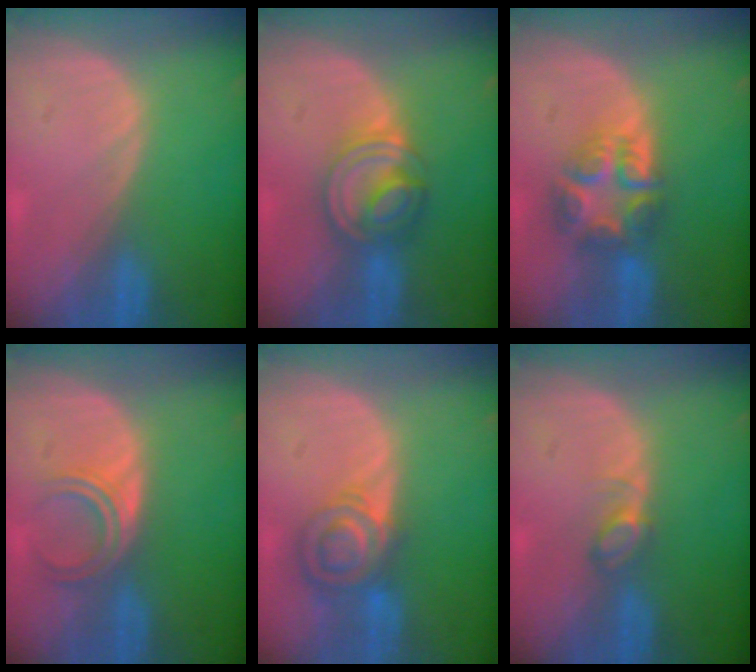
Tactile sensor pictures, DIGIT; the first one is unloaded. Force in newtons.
{"total": 7.0, "press": 6.3, "slide": 3.1}
{"total": 7.6, "press": 6.6, "slide": 3.6}
{"total": 4.7, "press": 4.0, "slide": 2.4}
{"total": 7.3, "press": 6.3, "slide": 3.8}
{"total": 2.5, "press": 2.4, "slide": 0.3}